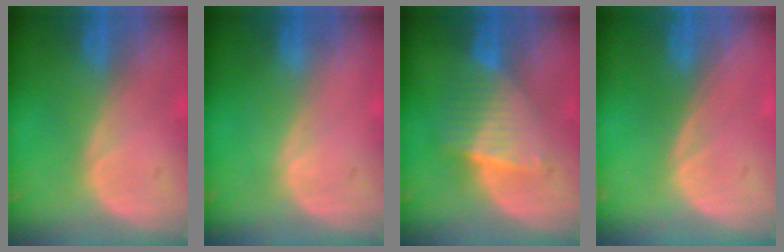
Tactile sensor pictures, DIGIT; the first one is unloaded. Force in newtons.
{"total": 0.0}
{"total": 6.9, "press": 6.0, "slide": 3.4}
{"total": 0.0}